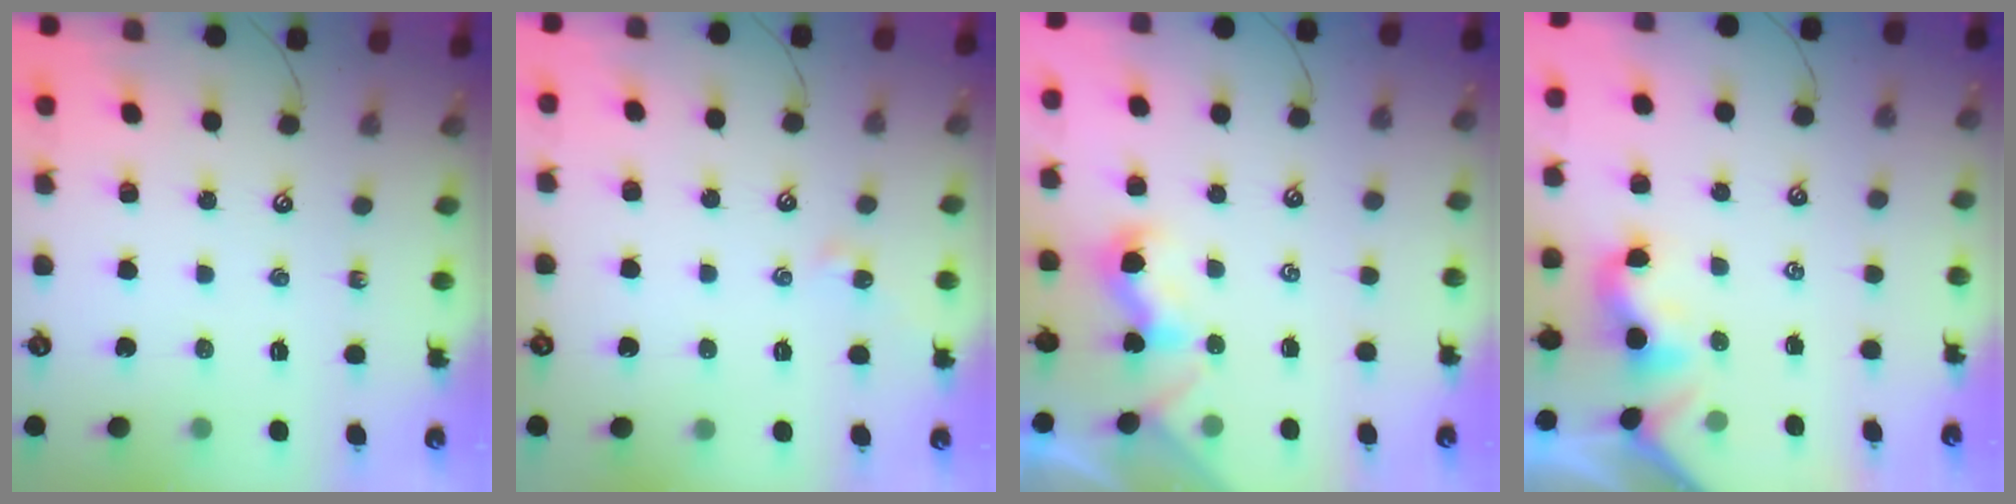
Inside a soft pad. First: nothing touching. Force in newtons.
{"total": 1.1, "press": 1.0, "slide": 0.4}
{"total": 1.0, "press": 1.0, "slide": 0.4}
{"total": 1.9, "press": 1.9, "slide": 0.5}